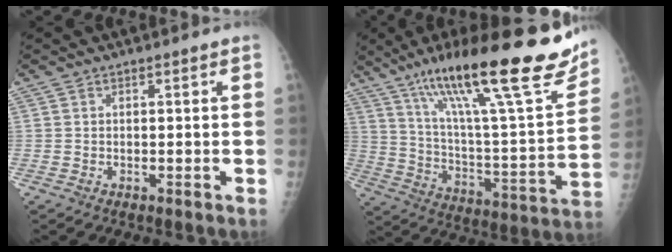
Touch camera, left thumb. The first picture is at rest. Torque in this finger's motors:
{"motor_torque": [0.75, 0.43, 1.34, -1.43, 0.38]}